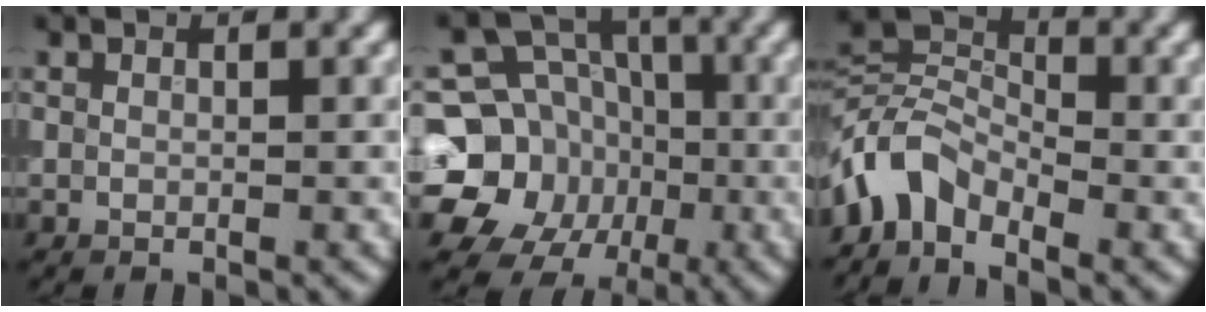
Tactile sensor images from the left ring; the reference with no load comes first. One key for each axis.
{"total": 14.0, "fx": -3.0, "fy": 12.4, "fz": 5.6, "tx": -0.105, "ty": -0.011, "tz": -0.076}
{"total": 4.7, "fx": -2.8, "fy": 2.9, "fz": 2.6, "tx": -0.044, "ty": 0.009, "tz": -0.069}